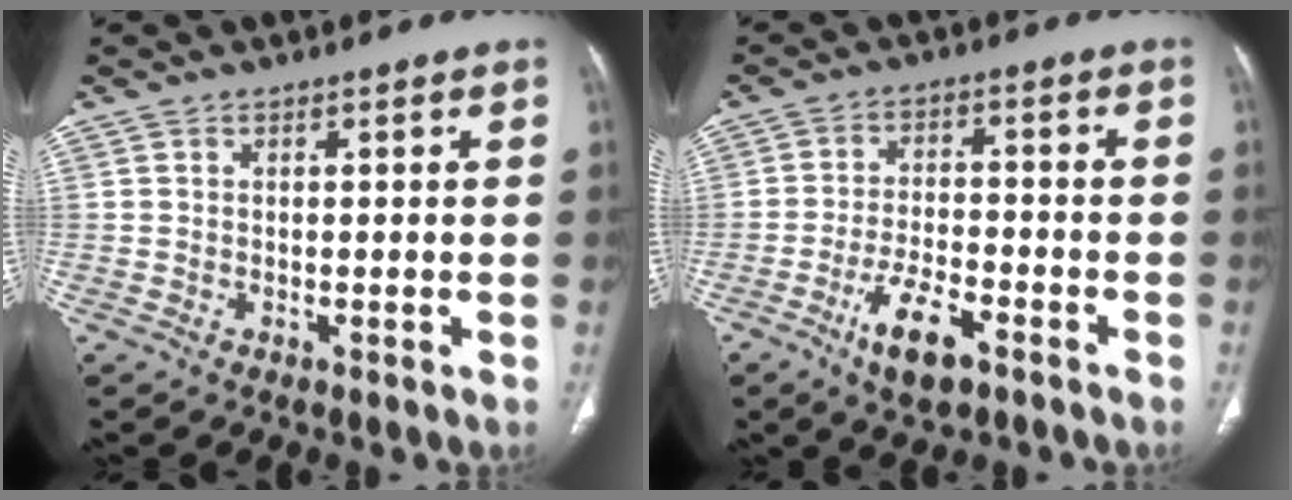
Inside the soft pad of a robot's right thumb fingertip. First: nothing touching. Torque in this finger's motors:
{"motor_torque": [0.82, 0.51, 0.60, -0.40, 0.18]}